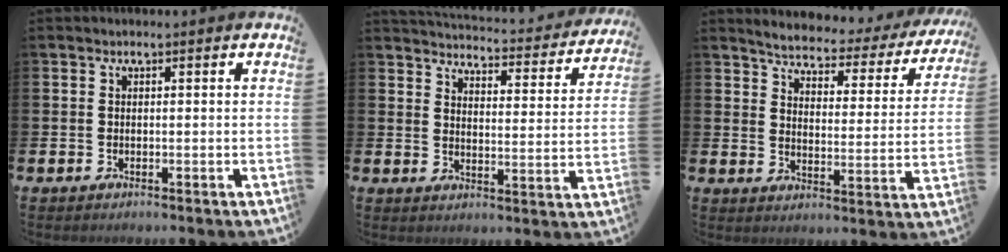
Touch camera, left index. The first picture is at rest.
{"total": 4.0, "force": [4.0, 0.5, 0.7], "torque": [-0.024, -0.038, 0.061]}
{"total": 3.9, "force": [3.6, 0.9, 1.1], "torque": [-0.044, -0.031, 0.052]}